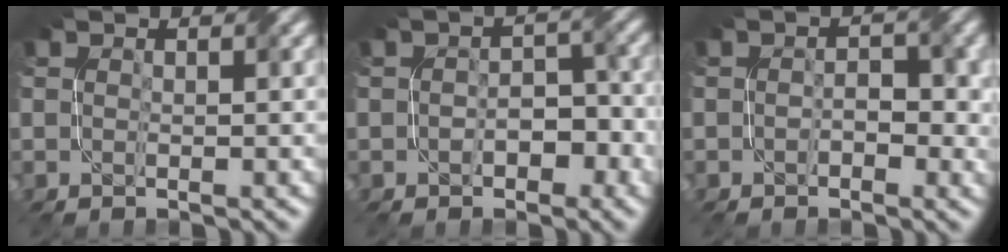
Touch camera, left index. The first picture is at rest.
{"total": 3.1, "force": [-1.0, 2.0, 2.0], "torque": [-0.022, 0.008, -0.007]}
{"total": 2.1, "force": [-0.3, 1.4, 1.6], "torque": [-0.018, 0.003, 0.002]}